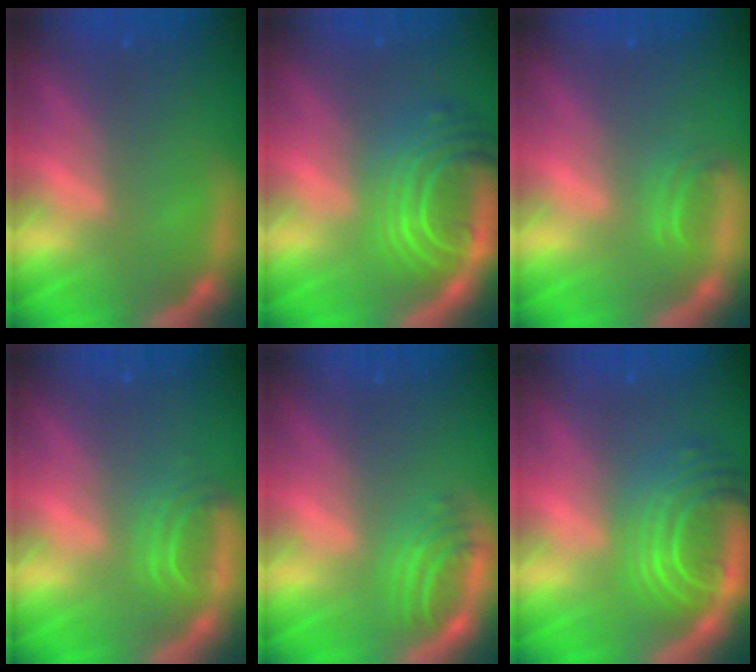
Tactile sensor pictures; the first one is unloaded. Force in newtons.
{"total": 8.5}
{"total": 1.4}
{"total": 2.5}
{"total": 2.9}
{"total": 8.1}